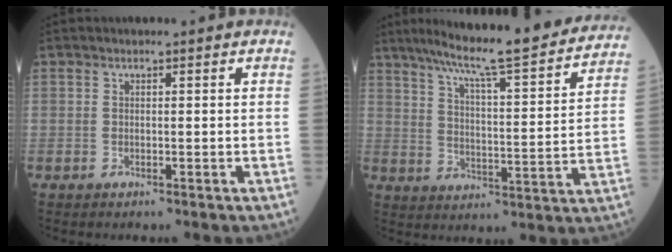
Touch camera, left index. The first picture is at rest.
{"total": 23.6, "force": [20.4, 1.3, 11.8], "torque": [-0.185, -0.016, 0.276]}